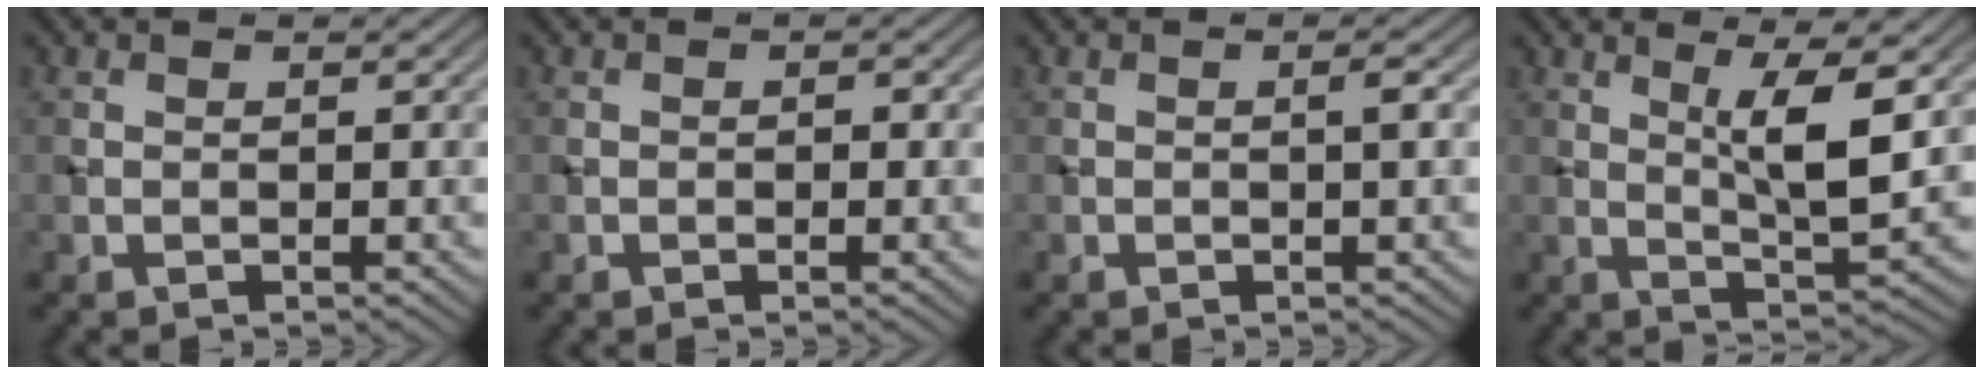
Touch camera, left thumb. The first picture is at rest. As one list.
[{"total": 0.9, "force": [-0.2, 0.5, 0.7], "torque": [-0.008, -0.002, -0.005]}, {"total": 1.0, "force": [-0.1, -0.1, 1.0], "torque": [-0.019, 0.002, -0.003]}, {"total": 6.7, "force": [2.0, 1.3, 6.3], "torque": [-0.114, -0.006, 0.039]}]